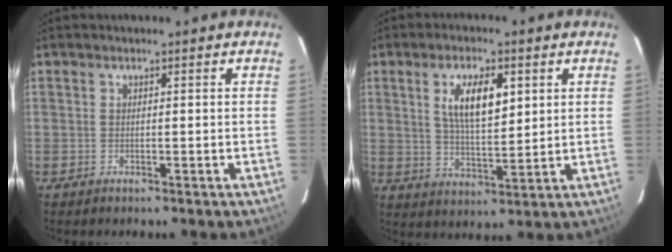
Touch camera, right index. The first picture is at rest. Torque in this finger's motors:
{"motor_torque": [0.75, 0.02, 0.51, 0.12]}